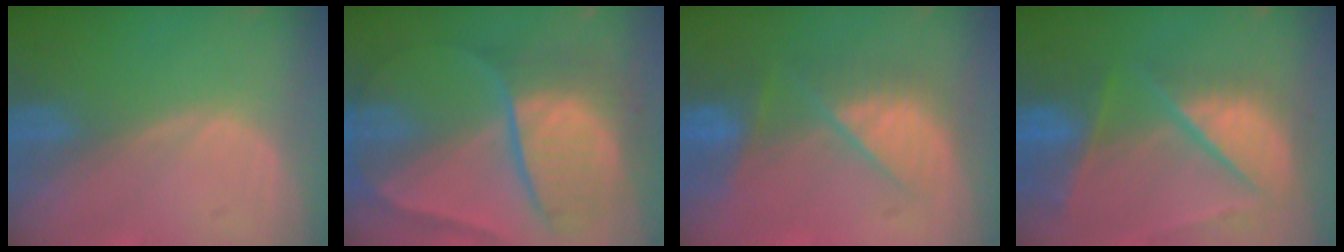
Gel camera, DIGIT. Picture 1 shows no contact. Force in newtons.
{"total": 10.4, "press": 10.3, "slide": 1.1}
{"total": 7.7, "press": 7.5, "slide": 1.7}
{"total": 10.6, "press": 8.7, "slide": 6.0}